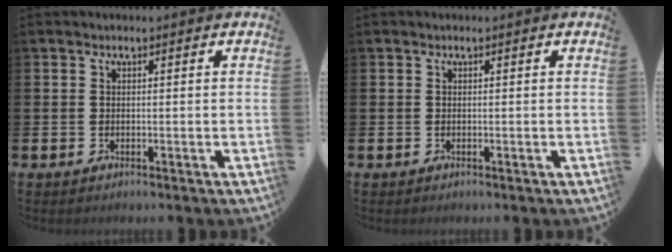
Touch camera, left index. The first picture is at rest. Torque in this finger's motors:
{"motor_torque": [0.01, 0.00, 0.01, -0.01]}